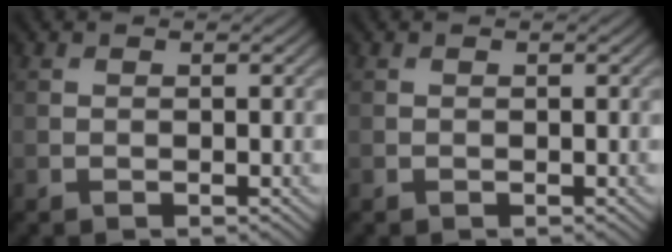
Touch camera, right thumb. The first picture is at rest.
{"total": 0.0}